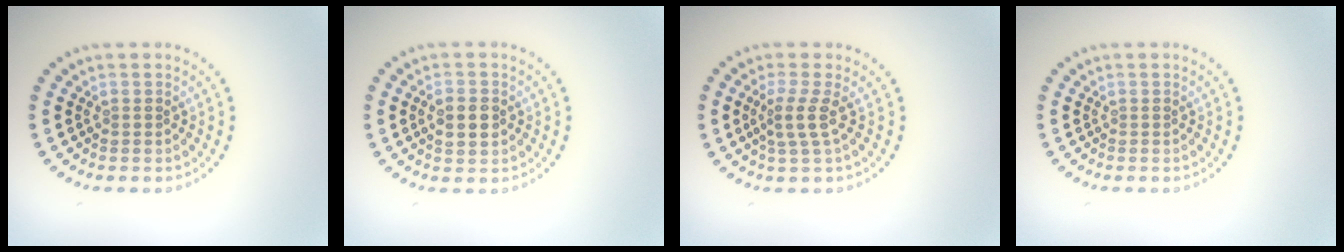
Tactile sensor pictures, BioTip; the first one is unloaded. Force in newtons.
{"total": 2.6, "press": 2.6, "slide": 0.1}
{"total": 2.3, "press": 1.6, "slide": 1.6}
{"total": 0.0}